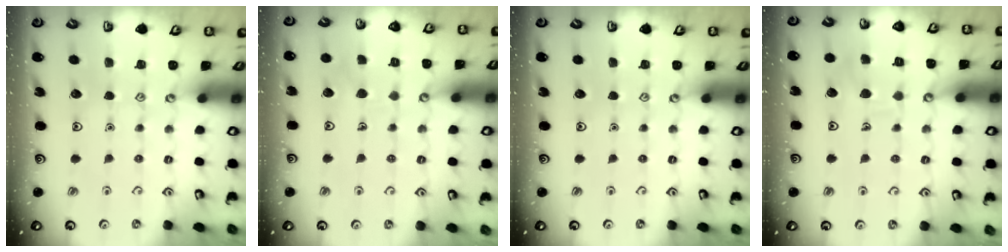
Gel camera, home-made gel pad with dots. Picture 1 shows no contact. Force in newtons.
{"total": 4.3, "press": 4.3, "slide": 0.3}
{"total": 0.0}
{"total": 7.5, "press": 7.4, "slide": 0.7}